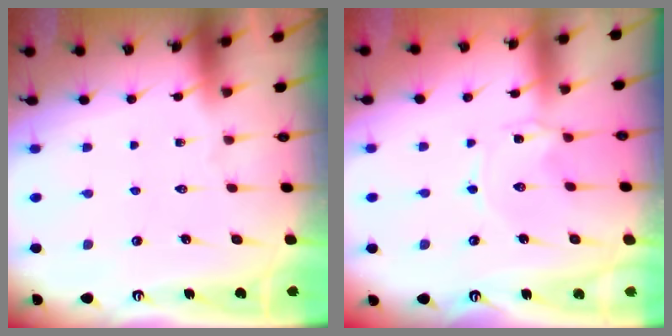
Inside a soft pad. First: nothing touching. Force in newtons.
{"total": 1.5, "press": 1.5, "slide": 0.1}